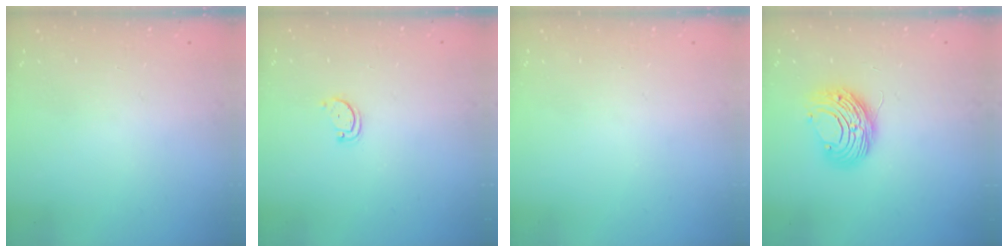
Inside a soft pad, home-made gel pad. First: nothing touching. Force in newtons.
{"total": 2.8, "press": 2.8, "slide": 0.3}
{"total": 0.0}
{"total": 8.8, "press": 8.8, "slide": 0.3}